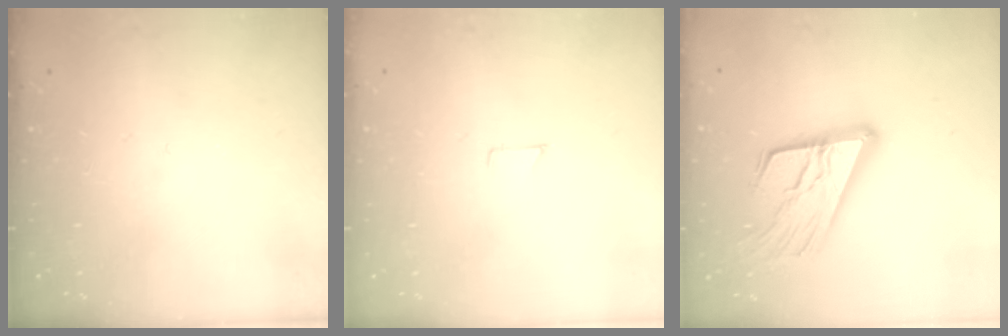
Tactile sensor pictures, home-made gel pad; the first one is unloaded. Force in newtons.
{"total": 3.6, "press": 3.6, "slide": 0.3}
{"total": 19.1, "press": 19.0, "slide": 2.5}